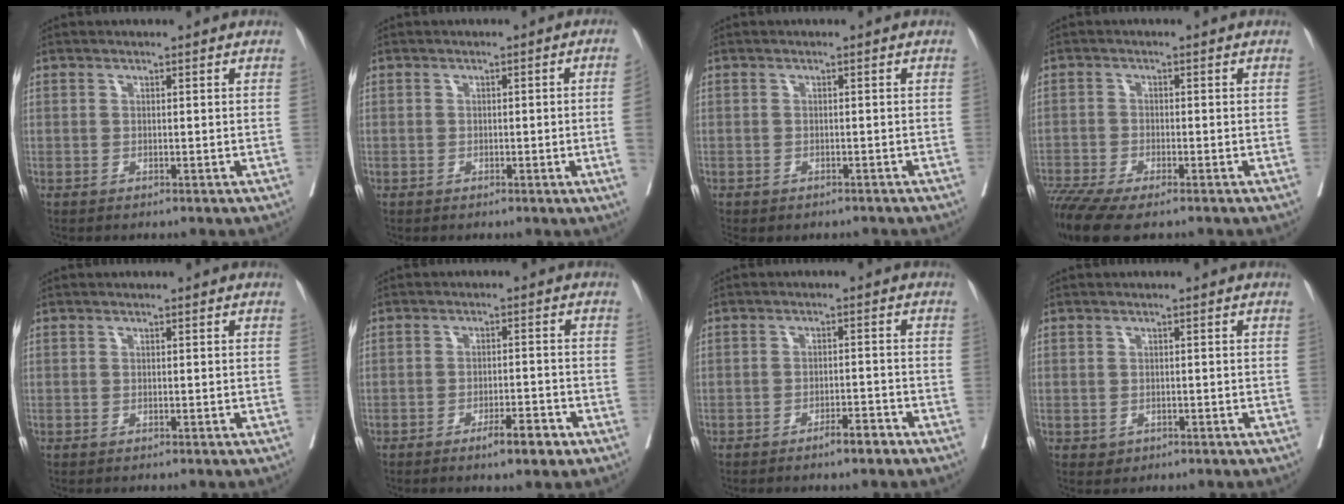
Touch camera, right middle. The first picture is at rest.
{"total": 3.5, "force": [-0.7, -0.6, 3.4], "torque": [-0.047, 0.002, -0.006]}
{"total": 3.8, "force": [-3.2, 1.7, 1.1], "torque": [-0.011, 0.002, -0.037]}
{"total": 8.8, "force": [-6.8, 1.6, 5.3], "torque": [-0.099, -0.014, -0.116]}
{"total": 0.0}
{"total": 4.3, "force": [-2.7, 0.5, 3.3], "torque": [-0.053, -0.004, -0.039]}
{"total": 2.9, "force": [-2.2, 0.3, 1.9], "torque": [-0.031, -0.001, -0.033]}
{"total": 1.0, "force": [-0.3, 0.9, 0.3], "torque": [-0.008, 0.001, 0.002]}